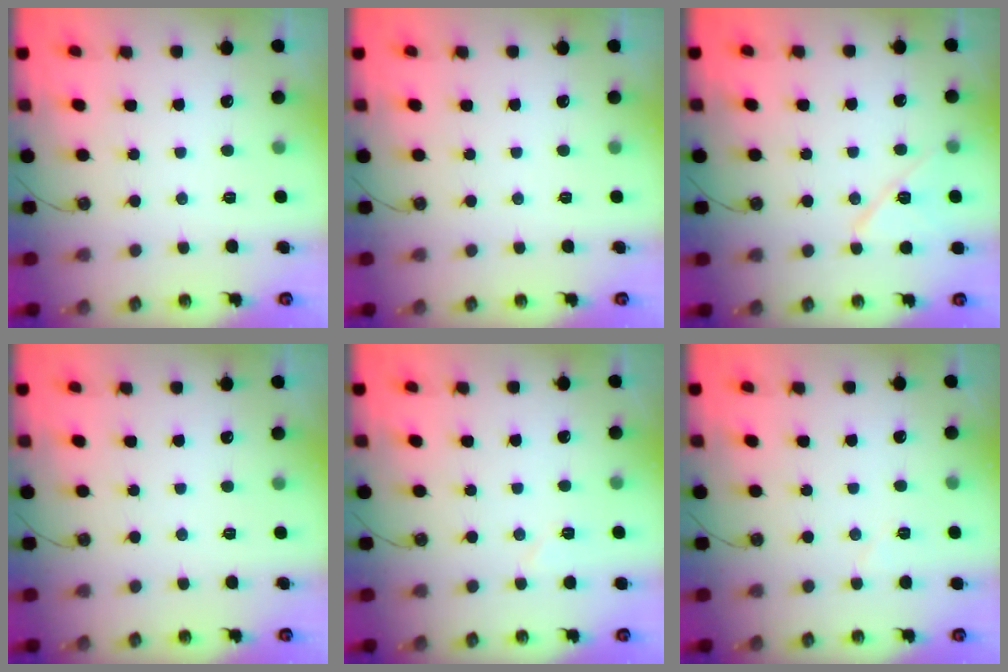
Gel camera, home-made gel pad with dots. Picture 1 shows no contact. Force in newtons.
{"total": 0.0}
{"total": 10.6, "press": 10.5, "slide": 1.7}
{"total": 0.0}
{"total": 4.2, "press": 3.9, "slide": 1.7}
{"total": 3.8, "press": 3.4, "slide": 1.7}